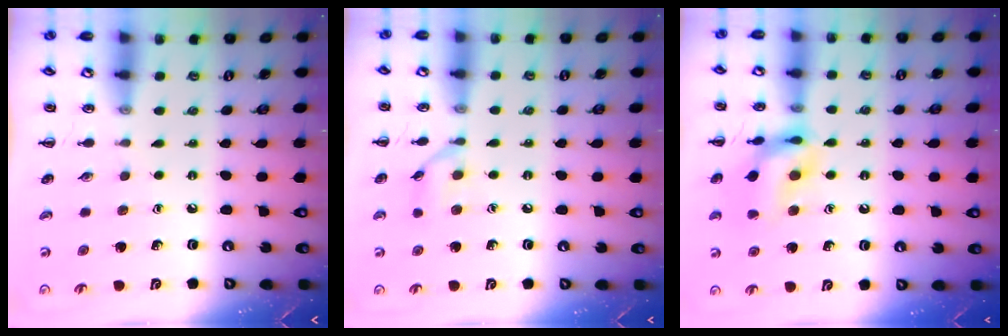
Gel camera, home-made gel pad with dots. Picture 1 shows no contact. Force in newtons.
{"total": 7.4, "press": 7.3, "slide": 0.8}
{"total": 14.0, "press": 13.9, "slide": 1.5}